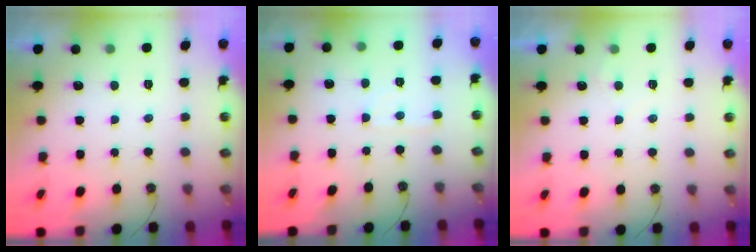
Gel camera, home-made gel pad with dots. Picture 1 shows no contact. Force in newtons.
{"total": 3.3, "press": 3.3, "slide": 0.5}
{"total": 2.2, "press": 2.2, "slide": 0.3}